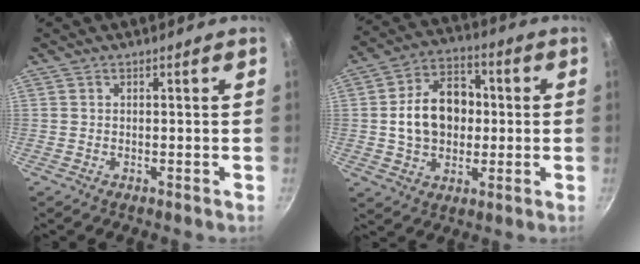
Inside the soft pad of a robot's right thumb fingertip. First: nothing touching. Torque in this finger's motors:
{"motor_torque": [0.68, 2.63, 0.94, -0.15, 0.11]}